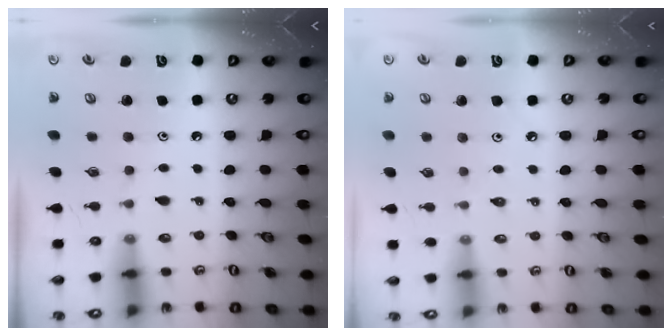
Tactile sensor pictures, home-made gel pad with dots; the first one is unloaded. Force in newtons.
{"total": 1.6, "press": 1.6, "slide": 0.3}